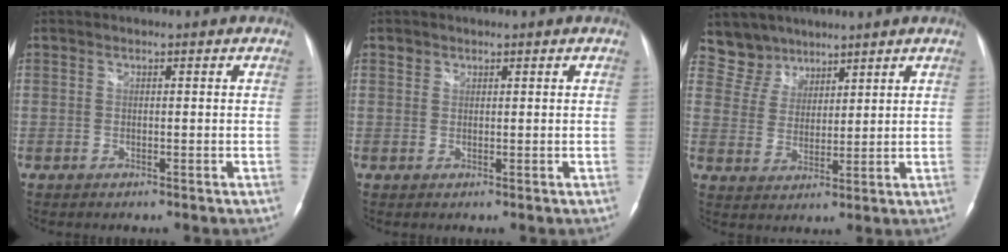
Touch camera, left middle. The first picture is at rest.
{"total": 0.9, "force": [0.6, 0.6, -0.1], "torque": [0.007, 0.002, 0.006]}
{"total": 5.8, "force": [4.8, 3.1, -0.7], "torque": [0.012, 0.004, 0.100]}